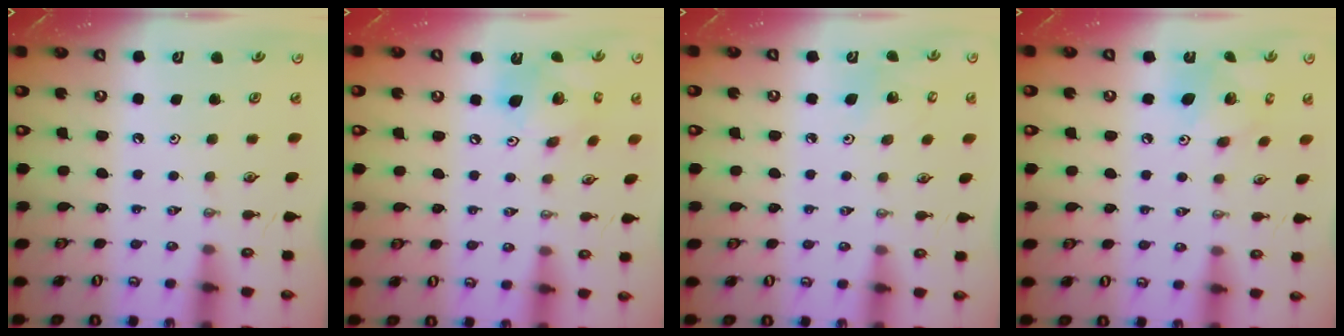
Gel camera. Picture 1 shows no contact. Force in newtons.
{"total": 15.2, "press": 15.1, "slide": 2.1}
{"total": 5.9, "press": 5.5, "slide": 2.3}
{"total": 11.2, "press": 11.1, "slide": 0.8}